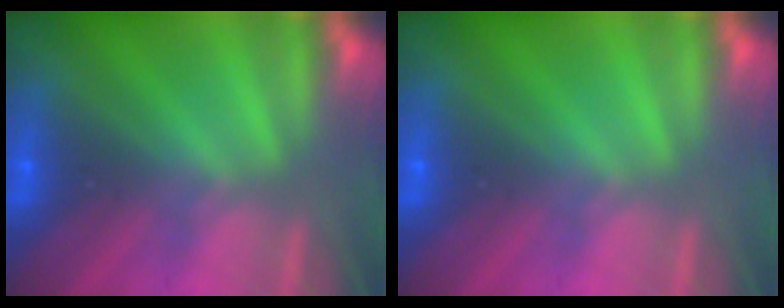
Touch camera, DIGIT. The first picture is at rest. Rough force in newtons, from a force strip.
{"total": 0.0}